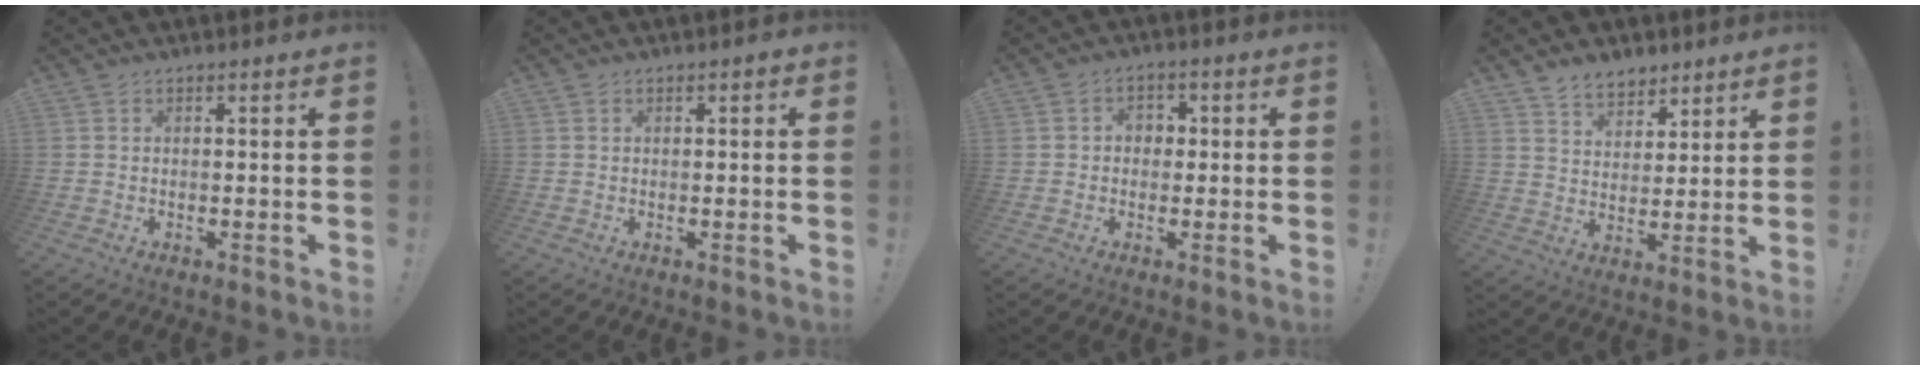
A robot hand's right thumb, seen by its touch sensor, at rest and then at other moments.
{"total": 0.0}
{"total": 3.2, "force": [-0.3, 2.8, 1.5], "torque": [-0.023, 0.004, -0.007]}
{"total": 7.4, "force": [5.8, 4.4, 1.4], "torque": [-0.022, -0.042, 0.112]}